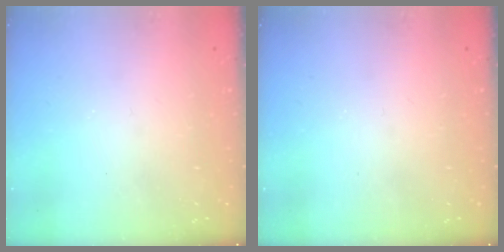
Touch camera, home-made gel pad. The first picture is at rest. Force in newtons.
{"total": 0.0}